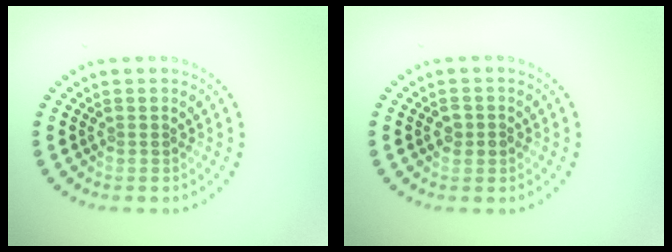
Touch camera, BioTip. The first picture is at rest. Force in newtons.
{"total": 1.5, "press": 1.5, "slide": 0.2}